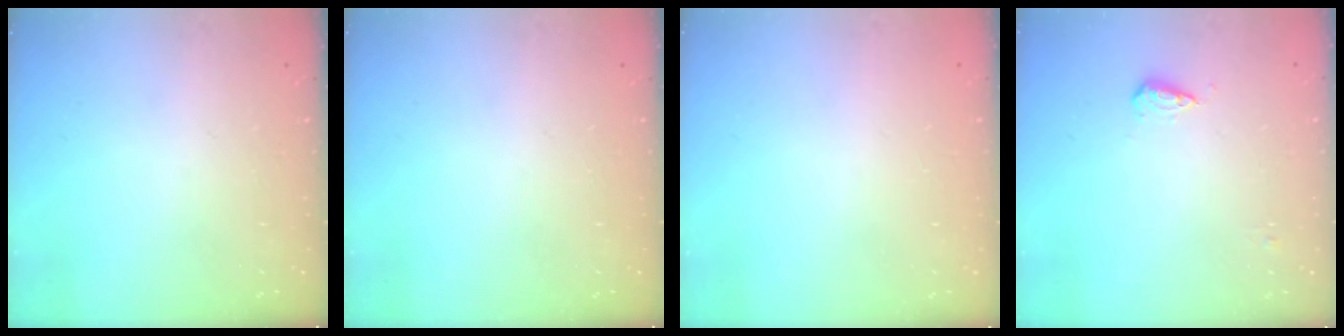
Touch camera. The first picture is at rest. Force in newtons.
{"total": 0.0}
{"total": 0.8, "press": 0.8, "slide": 0.1}
{"total": 5.5, "press": 5.4, "slide": 0.9}